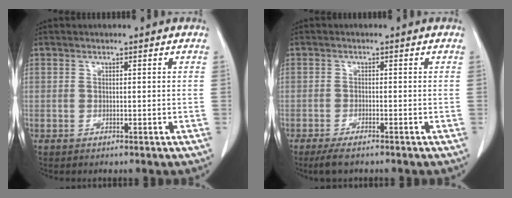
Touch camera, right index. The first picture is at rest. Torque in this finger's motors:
{"motor_torque": [0.27, -0.24, 0.12, 0.04]}